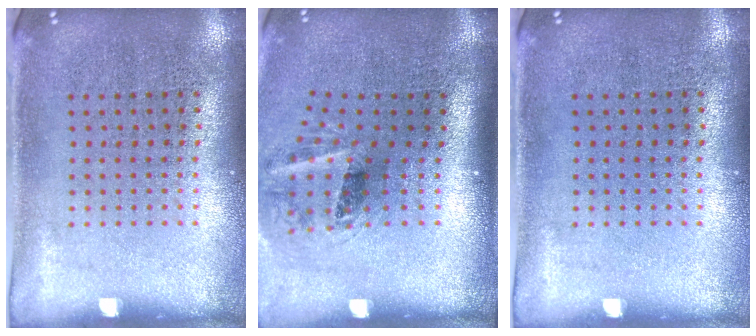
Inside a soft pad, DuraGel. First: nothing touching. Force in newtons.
{"total": 1.6, "press": 1.2, "slide": 1.1}
{"total": 0.0}